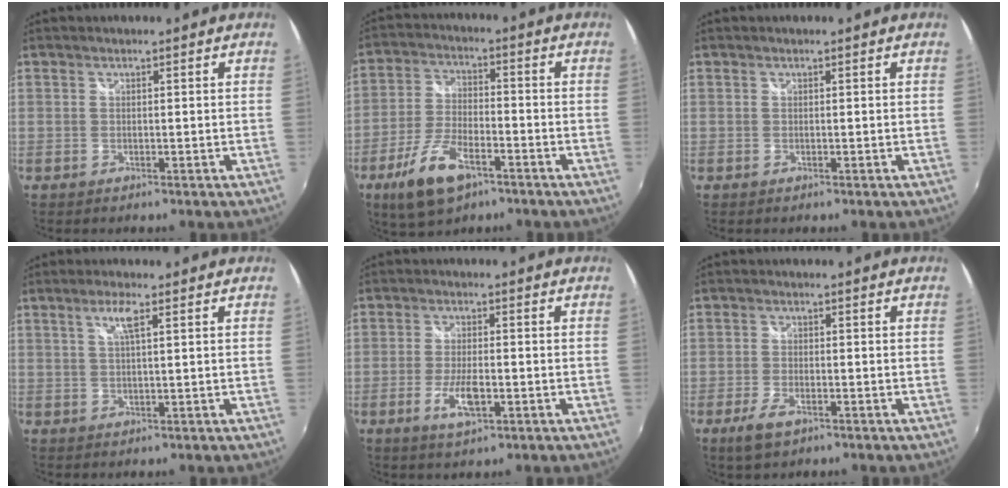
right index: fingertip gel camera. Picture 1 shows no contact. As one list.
[{"total": 11.8, "force": [-6.7, 5.0, 8.3], "torque": [-0.184, -0.014, -0.125]}, {"total": 0.0}, {"total": 3.2, "force": [1.4, 0.1, 2.9], "torque": [-0.055, 0.002, 0.025]}, {"total": 5.8, "force": [-2.2, 1.7, 5.0], "torque": [-0.108, -0.008, -0.041]}, {"total": 4.8, "force": [-2.9, 2.0, 3.2], "torque": [-0.080, -0.009, -0.054]}]